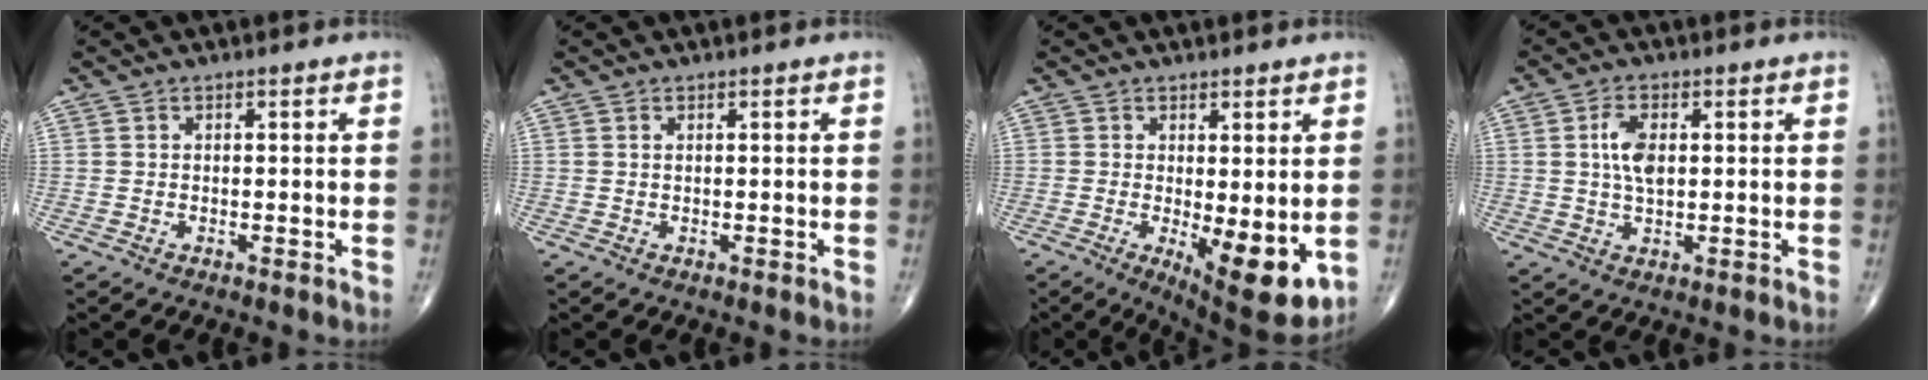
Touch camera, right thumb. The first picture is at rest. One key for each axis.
{"total": 0.0}
{"total": 10.8, "fx": -1.7, "fy": 3.7, "fz": 10.0, "tx": -0.133, "ty": -0.027, "tz": -0.014}
{"total": 5.5, "fx": 1.0, "fy": 2.9, "fz": 4.7, "tx": -0.092, "ty": 0.001, "tz": 0.017}